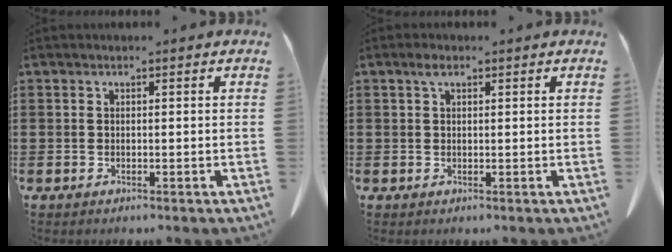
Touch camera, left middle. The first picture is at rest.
{"total": 1.7, "force": [0.8, 1.0, 1.1], "torque": [-0.026, 0.004, 0.014]}